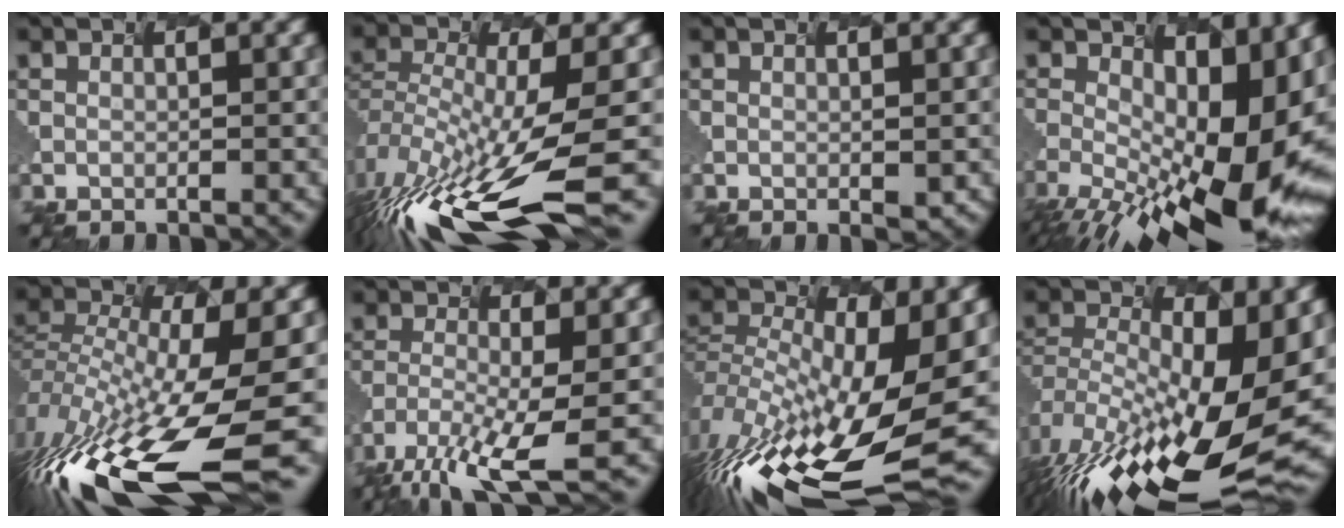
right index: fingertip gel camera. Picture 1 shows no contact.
{"total": 12.1, "force": [-7.4, 2.2, 9.3], "torque": [-0.238, -0.044, -0.081]}
{"total": 0.8, "force": [-0.3, -0.2, 0.7], "torque": [-0.010, -0.002, 0.020]}
{"total": 14.8, "force": [-3.0, 5.6, 13.3], "torque": [-0.208, -0.031, -0.002]}
{"total": 14.4, "force": [-9.0, 3.2, 10.7], "torque": [-0.269, -0.036, -0.115]}
{"total": 7.7, "force": [-6.0, 0.3, 4.9], "torque": [-0.112, -0.026, -0.082]}
{"total": 14.3, "force": [-7.2, 4.5, 11.5], "torque": [-0.293, -0.037, -0.089]}
{"total": 14.7, "force": [-4.8, 5.6, 12.8], "torque": [-0.276, -0.045, -0.031]}